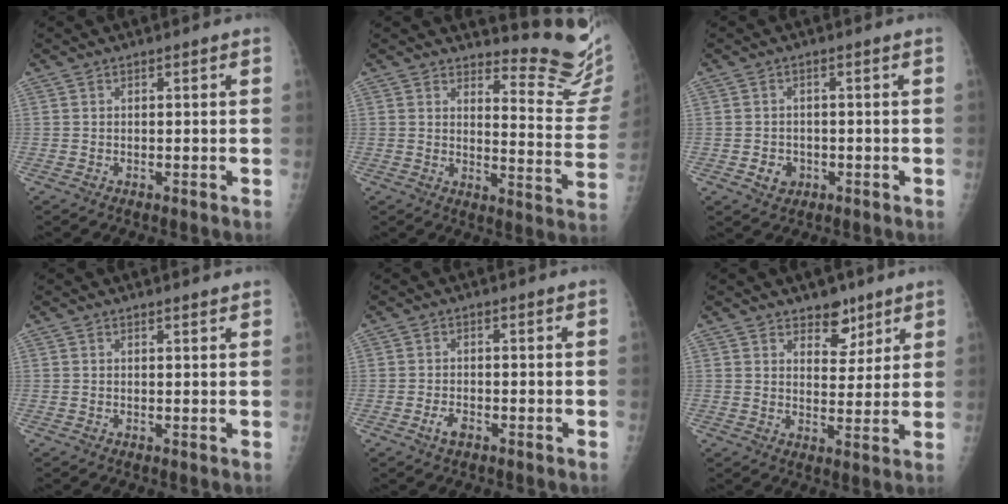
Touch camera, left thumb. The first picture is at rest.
{"total": 13.9, "force": [13.4, 1.5, 3.3], "torque": [-0.018, -0.183, 0.145]}
{"total": 3.1, "force": [-0.9, 2.6, 1.2], "torque": [-0.008, 0.004, -0.008]}
{"total": 1.1, "force": [1.0, 0.0, 0.3], "torque": [0.000, -0.005, 0.015]}
{"total": 2.2, "force": [-1.2, 1.1, 1.5], "torque": [-0.030, 0.005, -0.021]}
{"total": 6.1, "force": [4.4, 3.5, 2.4], "torque": [-0.003, -0.030, 0.069]}